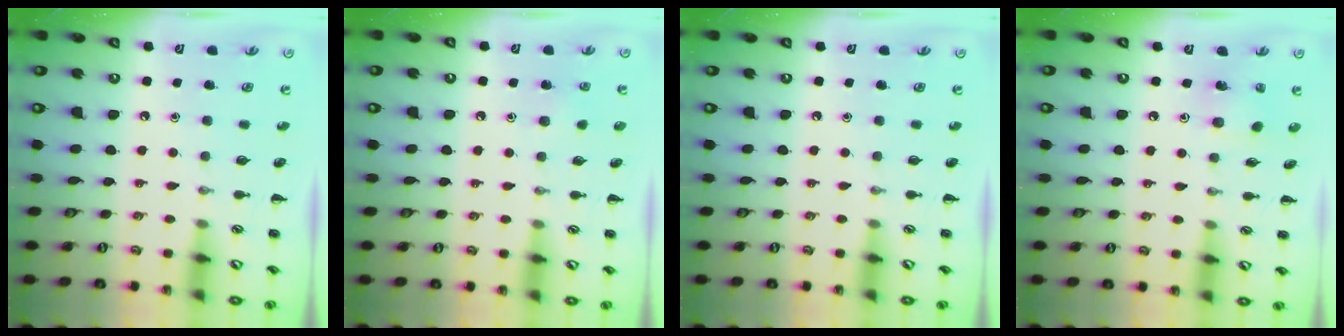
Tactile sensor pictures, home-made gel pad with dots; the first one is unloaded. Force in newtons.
{"total": 5.1, "press": 4.8, "slide": 1.6}
{"total": 0.0}
{"total": 3.7, "press": 3.5, "slide": 1.2}